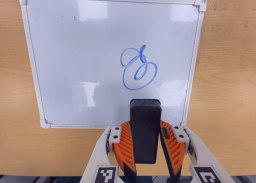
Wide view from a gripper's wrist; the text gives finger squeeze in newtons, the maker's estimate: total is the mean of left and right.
{"total": 8.9, "left": 7.3, "right": 10.5}